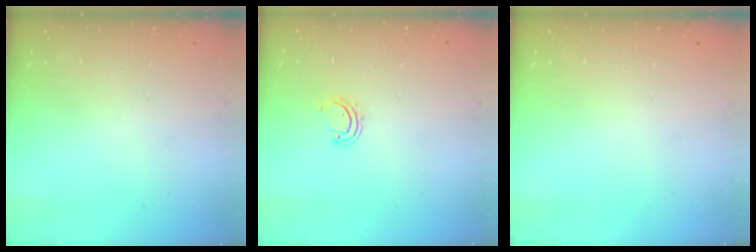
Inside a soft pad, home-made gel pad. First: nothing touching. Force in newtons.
{"total": 2.9, "press": 2.9, "slide": 0.3}
{"total": 0.0}